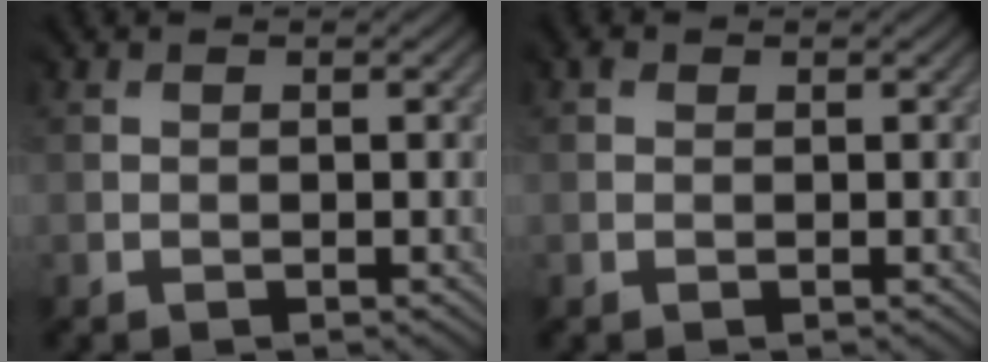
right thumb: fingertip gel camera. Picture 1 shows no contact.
{"total": 1.0, "force": [0.5, 0.8, 0.3], "torque": [-0.004, -0.002, 0.004]}